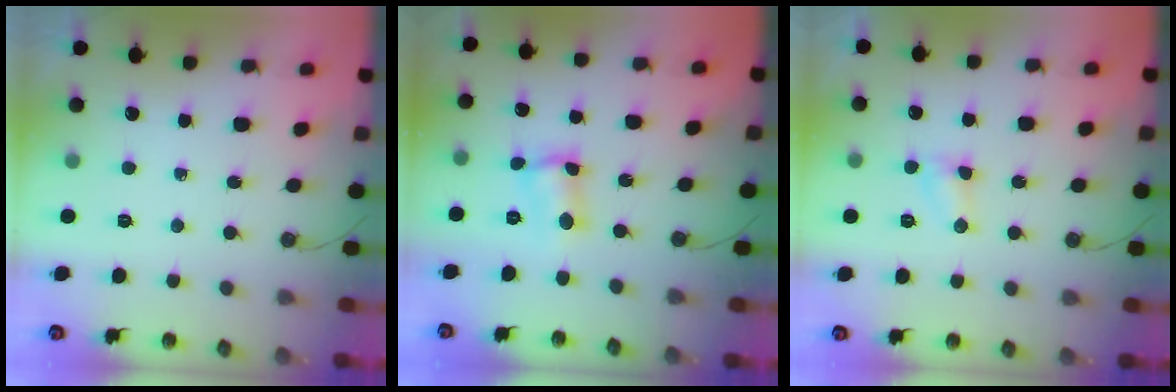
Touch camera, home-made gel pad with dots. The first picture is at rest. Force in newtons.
{"total": 4.5, "press": 4.2, "slide": 1.6}
{"total": 3.0, "press": 3.0, "slide": 0.3}